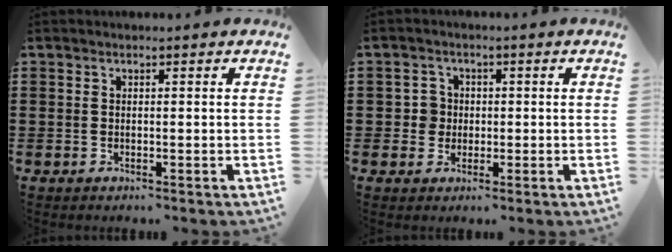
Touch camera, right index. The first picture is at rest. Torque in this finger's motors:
{"motor_torque": [0.22, -0.06, 0.00, 0.00]}